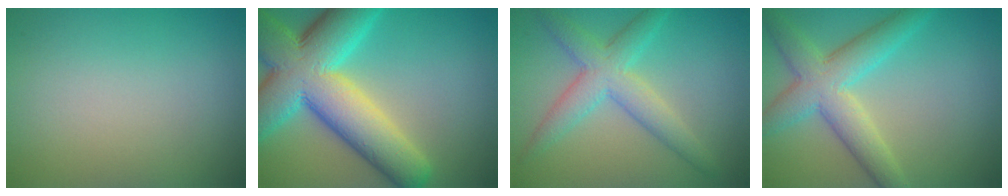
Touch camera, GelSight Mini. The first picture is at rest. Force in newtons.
{"total": 12.5, "press": 12.5, "slide": 0.4}
{"total": 3.6, "press": 3.6, "slide": 0.2}
{"total": 5.6, "press": 5.6, "slide": 0.3}